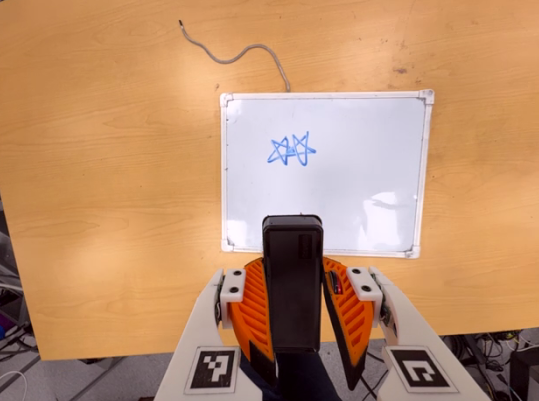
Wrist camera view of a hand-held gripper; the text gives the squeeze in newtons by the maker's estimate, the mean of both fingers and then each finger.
{"total": 7.8, "left": 6.1, "right": 9.5}